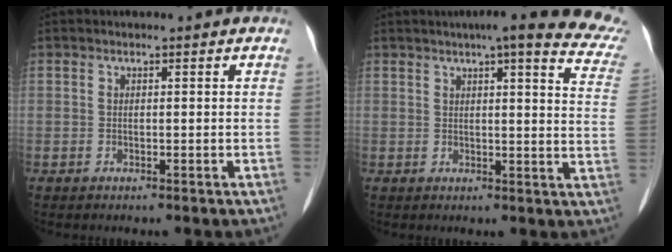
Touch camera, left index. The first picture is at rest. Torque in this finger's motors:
{"motor_torque": [-0.25, -0.48, -0.26, -0.02]}